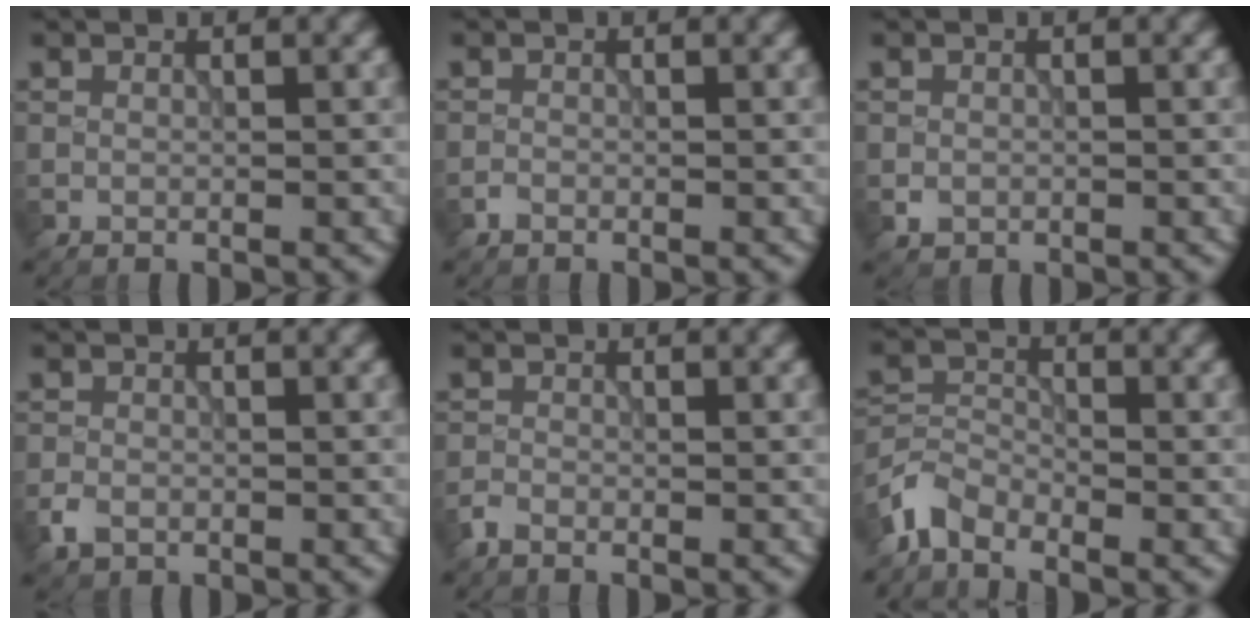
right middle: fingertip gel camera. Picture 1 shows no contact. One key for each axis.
{"total": 0.7, "fx": -0.5, "fy": 0.4, "fz": 0.2, "tx": -0.001, "ty": -0.001, "tz": -0.012}
{"total": 1.0, "fx": -0.3, "fy": 0.9, "fz": 0.3, "tx": -0.001, "ty": -0.004, "tz": -0.008}
{"total": 1.7, "fx": -1.0, "fy": 1.2, "fz": 0.8, "tx": -0.013, "ty": 0.000, "tz": -0.023}
{"total": 1.1, "fx": -1.0, "fy": 0.4, "fz": 0.4, "tx": -0.006, "ty": 0.001, "tz": -0.025}
{"total": 3.3, "fx": -2.8, "fy": 1.4, "fz": 1.1, "tx": -0.023, "ty": 0.002, "tz": -0.070}